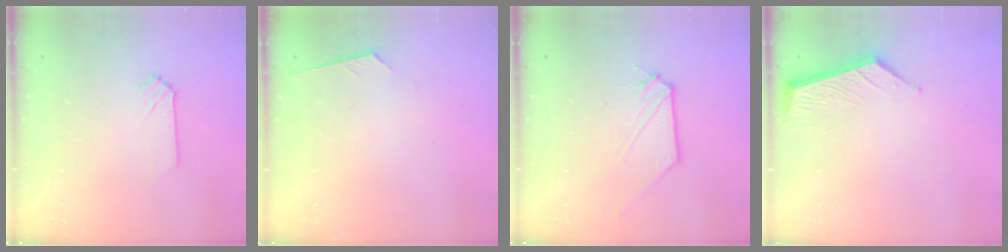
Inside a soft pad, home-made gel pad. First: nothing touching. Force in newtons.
{"total": 3.6, "press": 3.6, "slide": 0.5}
{"total": 1.1, "press": 1.1, "slide": 0.1}
{"total": 6.3, "press": 6.3, "slide": 0.6}